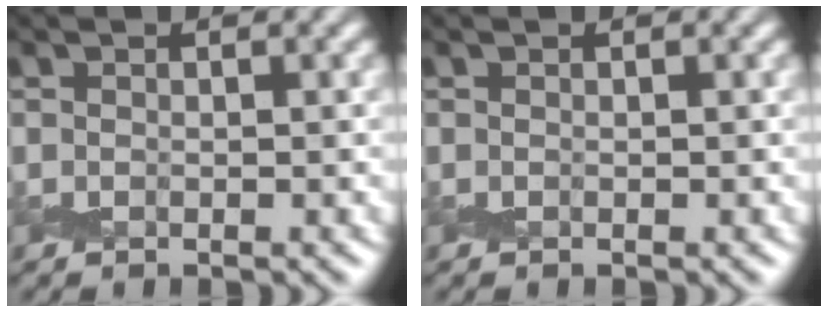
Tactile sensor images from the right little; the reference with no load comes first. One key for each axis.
{"total": 0.0}